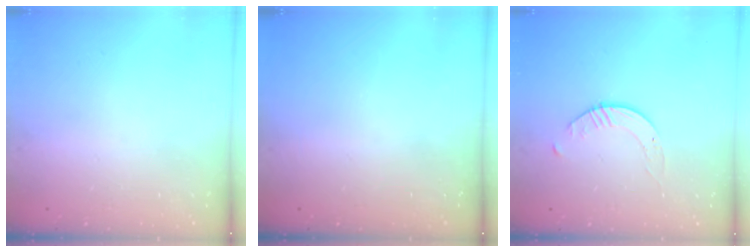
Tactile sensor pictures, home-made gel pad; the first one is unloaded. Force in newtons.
{"total": 0.0}
{"total": 1.7, "press": 1.7, "slide": 0.2}